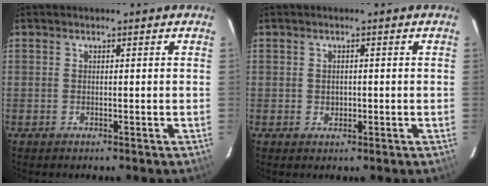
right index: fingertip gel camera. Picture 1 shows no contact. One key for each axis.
{"total": 1.3, "fx": -0.2, "fy": 1.2, "fz": 0.5, "tx": -0.005, "ty": 0.002, "tz": 0.000}